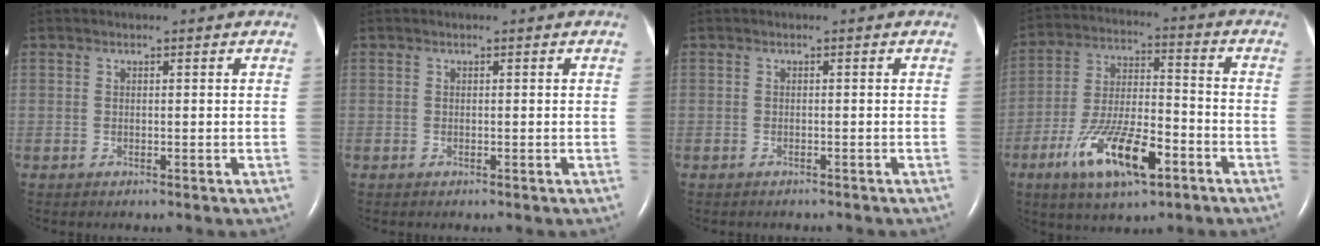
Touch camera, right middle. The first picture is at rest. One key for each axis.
{"total": 0.0}
{"total": 1.8, "fx": -1.6, "fy": 0.4, "fz": 0.5, "tx": -0.016, "ty": -0.004, "tz": -0.017}
{"total": 13.9, "fx": -7.0, "fy": 4.2, "fz": 11.3, "tx": -0.220, "ty": -0.003, "tz": -0.118}